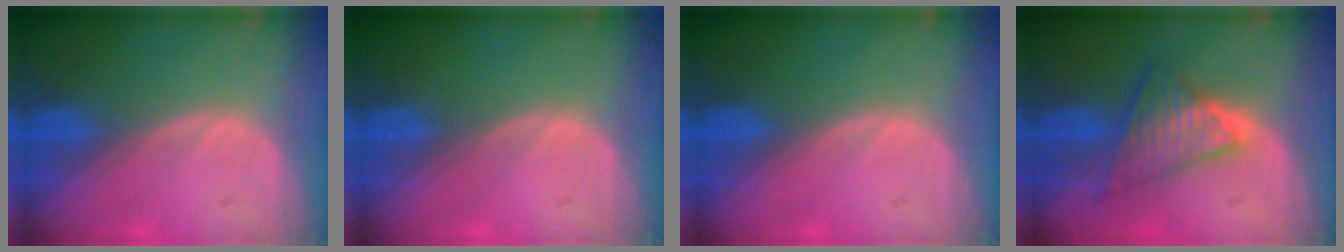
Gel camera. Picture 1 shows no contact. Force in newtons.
{"total": 0.0}
{"total": 0.0}
{"total": 7.0, "press": 6.6, "slide": 2.5}